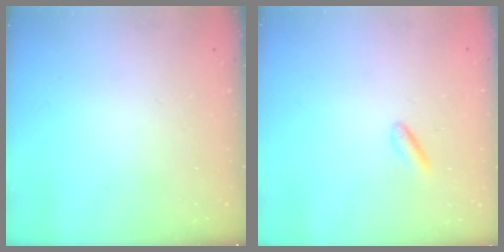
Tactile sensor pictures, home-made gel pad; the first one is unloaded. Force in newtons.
{"total": 1.0, "press": 0.8, "slide": 0.6}